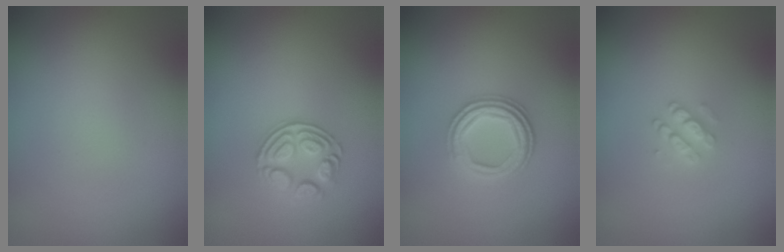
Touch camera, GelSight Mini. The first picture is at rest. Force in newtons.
{"total": 2.9, "press": 2.5, "slide": 1.4}
{"total": 4.0, "press": 3.1, "slide": 2.5}
{"total": 1.6, "press": 1.6, "slide": 0.3}